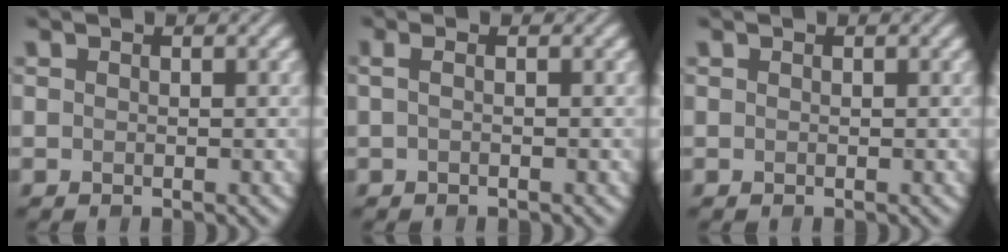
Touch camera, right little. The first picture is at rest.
{"total": 1.2, "force": [-0.2, 0.4, 1.1], "torque": [-0.019, 0.006, -0.016]}
{"total": 0.0}